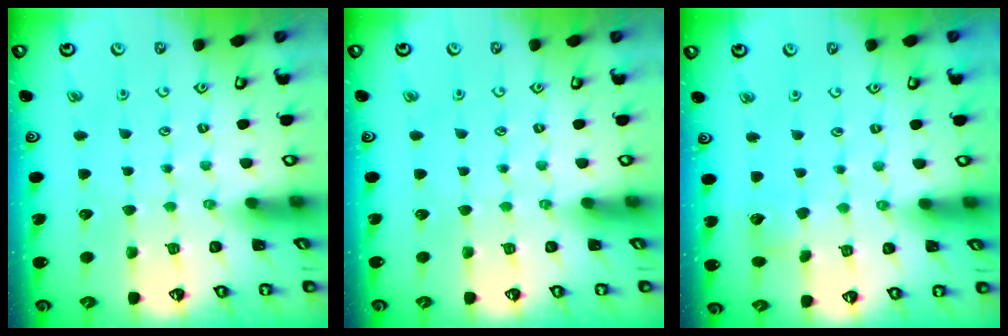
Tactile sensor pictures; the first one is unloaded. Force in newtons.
{"total": 0.0}
{"total": 4.8, "press": 4.7, "slide": 0.7}